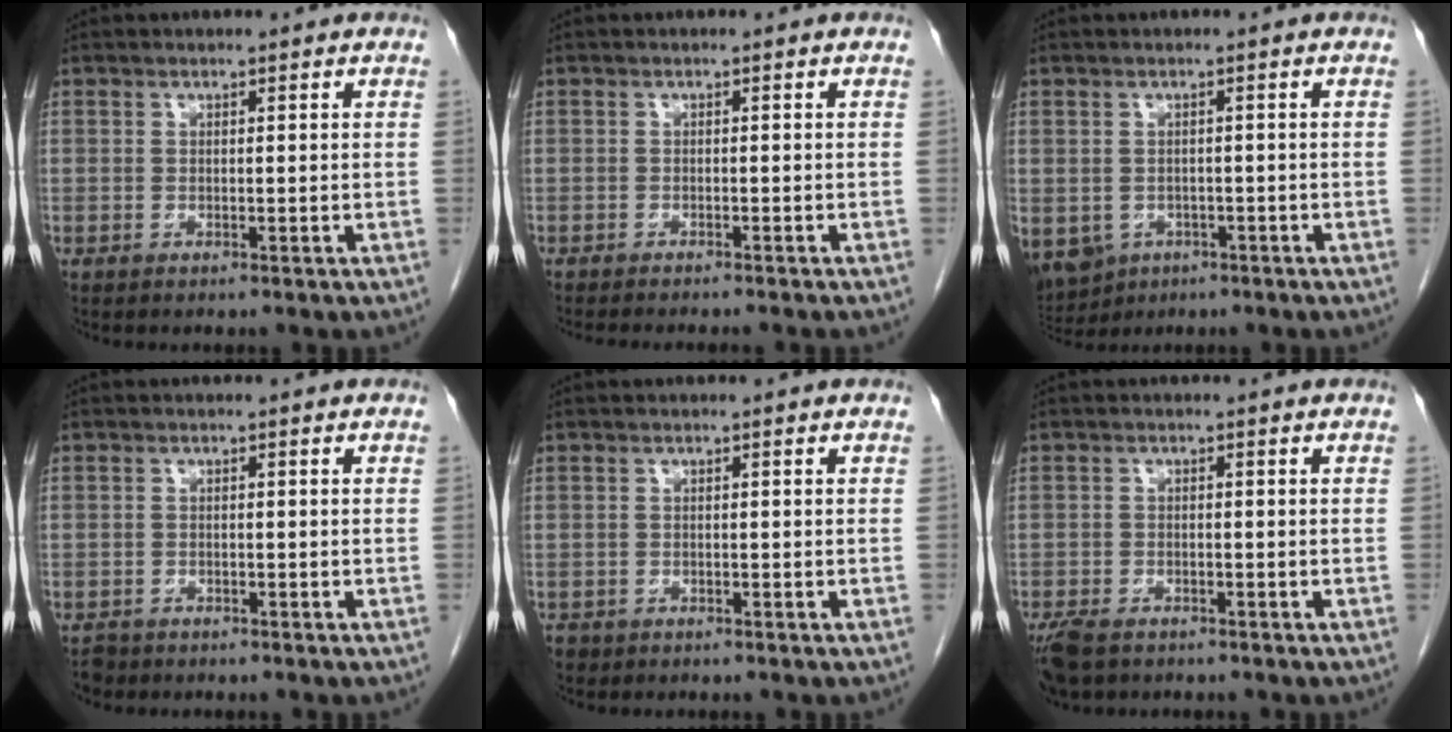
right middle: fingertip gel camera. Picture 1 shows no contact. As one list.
[{"total": 7.3, "force": [-6.5, 0.5, 3.3], "torque": [-0.027, -0.015, -0.087]}, {"total": 12.3, "force": [-6.1, 9.5, 5.0], "torque": [-0.142, -0.013, -0.080]}, {"total": 1.9, "force": [-1.6, 1.0, 0.0], "torque": [-0.007, 0.000, -0.027]}, {"total": 1.3, "force": [-1.0, 0.9, 0.1], "torque": [-0.010, 0.001, -0.016]}, {"total": 5.4, "force": [-4.1, 2.5, 2.5], "torque": [-0.048, -0.009, -0.067]}]